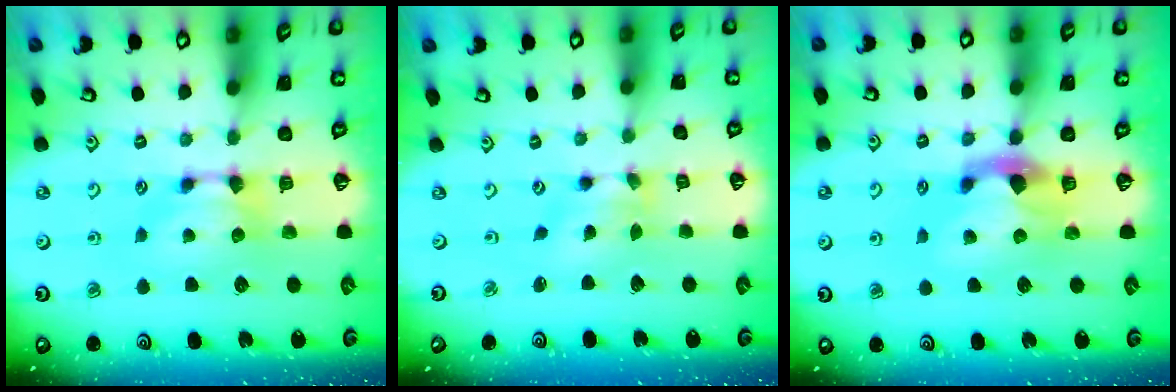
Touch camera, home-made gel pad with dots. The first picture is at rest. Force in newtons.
{"total": 2.0, "press": 1.2, "slide": 1.5}
{"total": 3.0, "press": 2.7, "slide": 1.4}